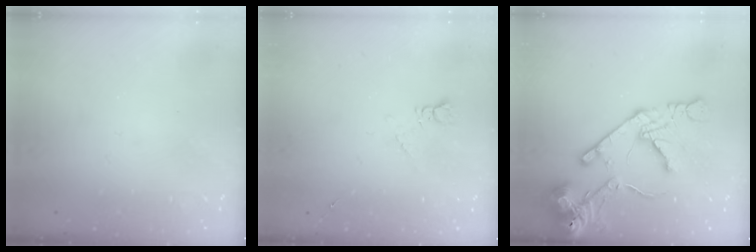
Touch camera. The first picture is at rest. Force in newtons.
{"total": 6.5, "press": 6.4, "slide": 0.8}
{"total": 16.1, "press": 16.0, "slide": 1.8}